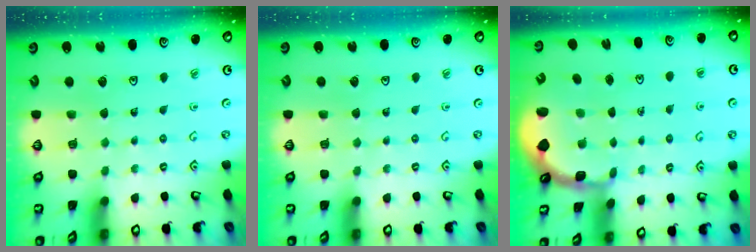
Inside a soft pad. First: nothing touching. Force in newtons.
{"total": 0.0}
{"total": 1.8, "press": 1.8, "slide": 0.5}